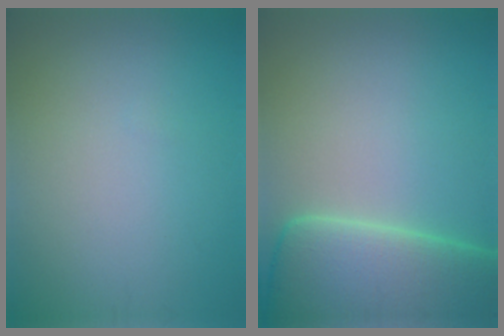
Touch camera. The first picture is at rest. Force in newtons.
{"total": 11.1, "press": 11.1, "slide": 0.7}